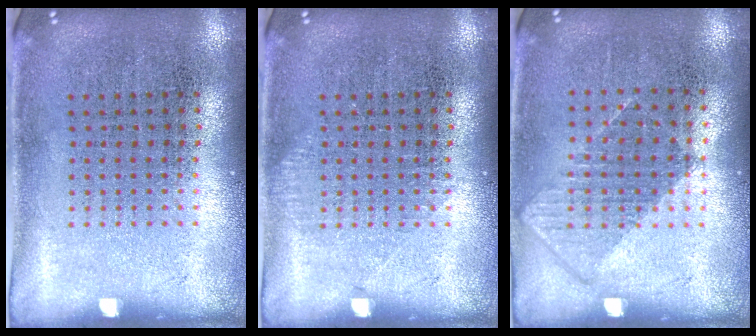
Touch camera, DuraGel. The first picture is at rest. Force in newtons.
{"total": 0.8, "press": 0.7, "slide": 0.2}
{"total": 0.8, "press": 0.7, "slide": 0.3}